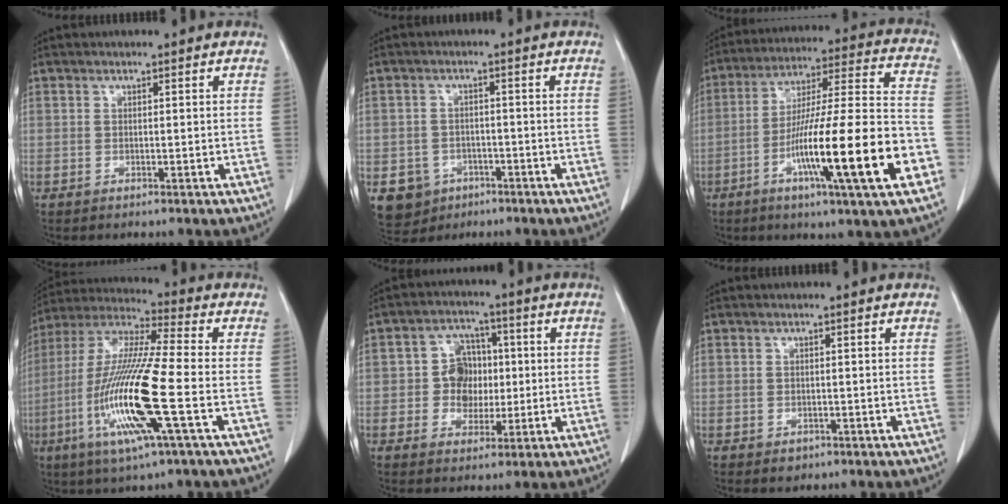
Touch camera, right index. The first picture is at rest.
{"total": 5.8, "force": [-2.8, 5.0, 1.1], "torque": [-0.020, 0.008, -0.035]}
{"total": 22.5, "force": [-8.1, 0.8, 21.0], "torque": [-0.321, -0.015, -0.133]}
{"total": 17.8, "force": [-5.0, 0.5, 17.0], "torque": [-0.357, -0.019, -0.101]}
{"total": 6.6, "force": [-0.1, 5.9, 2.9], "torque": [-0.046, 0.023, 0.001]}
{"total": 1.3, "force": [-0.6, 1.1, 0.3], "torque": [-0.003, 0.002, -0.002]}